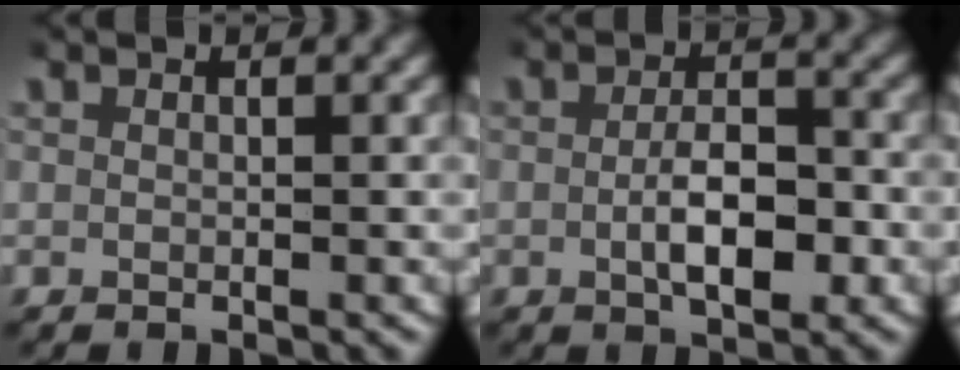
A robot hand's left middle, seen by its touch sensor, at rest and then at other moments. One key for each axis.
{"total": 4.0, "fx": -1.1, "fy": 1.9, "fz": 3.3, "tx": -0.050, "ty": -0.005, "tz": -0.019}